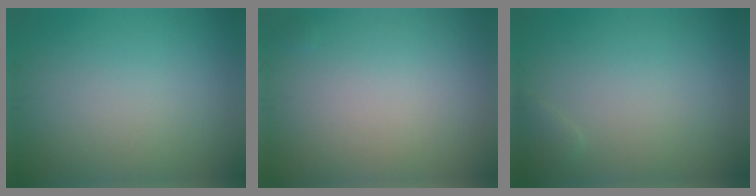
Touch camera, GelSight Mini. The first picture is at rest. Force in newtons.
{"total": 0.0}
{"total": 0.8, "press": 0.8, "slide": 0.0}